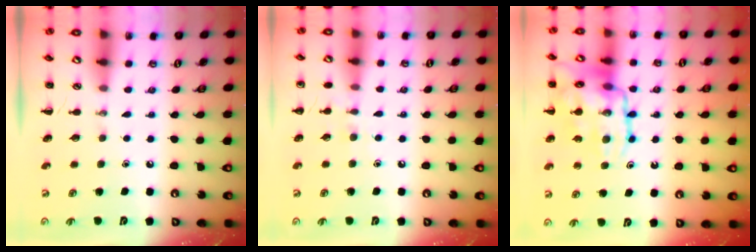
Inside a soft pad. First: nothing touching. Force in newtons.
{"total": 5.8, "press": 5.5, "slide": 1.8}
{"total": 18.2, "press": 18.1, "slide": 2.1}